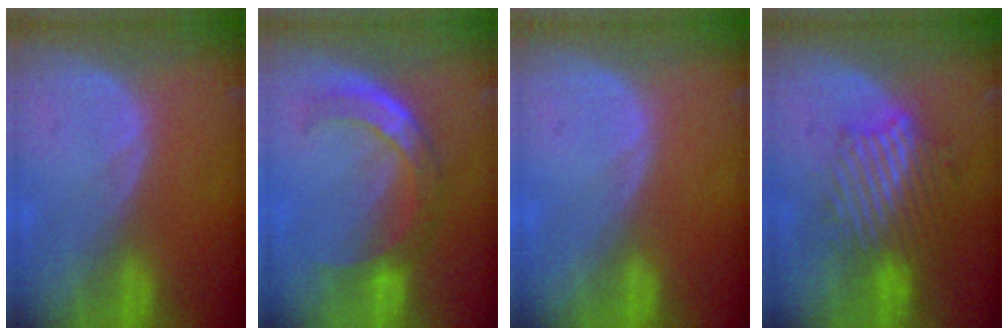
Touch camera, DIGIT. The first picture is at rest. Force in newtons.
{"total": 8.0, "press": 6.7, "slide": 4.3}
{"total": 0.0}
{"total": 9.3, "press": 8.4, "slide": 3.9}